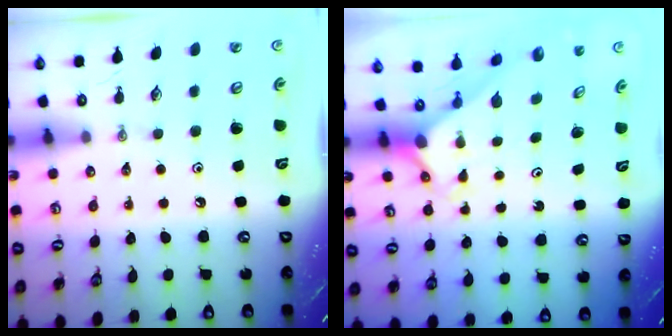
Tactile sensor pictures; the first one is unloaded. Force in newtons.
{"total": 2.2, "press": 2.2, "slide": 0.1}